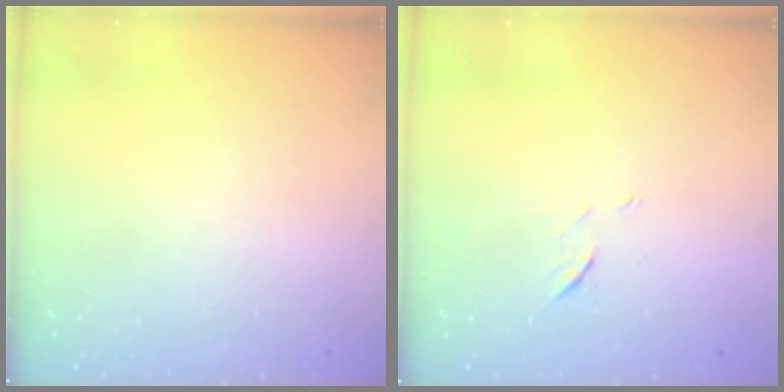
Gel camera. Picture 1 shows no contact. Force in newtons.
{"total": 5.8, "press": 5.7, "slide": 1.3}